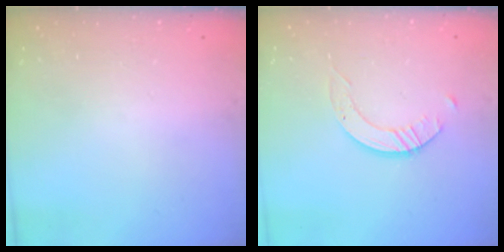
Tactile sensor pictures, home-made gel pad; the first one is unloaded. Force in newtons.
{"total": 2.9, "press": 2.9, "slide": 0.3}